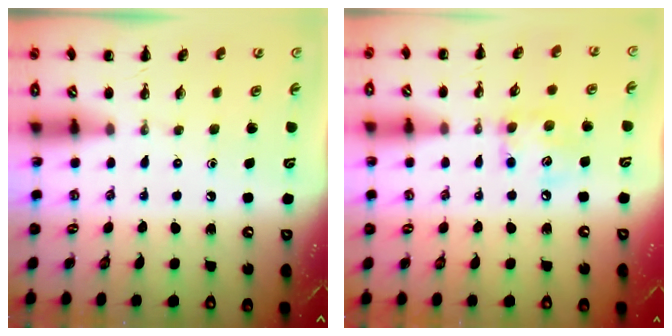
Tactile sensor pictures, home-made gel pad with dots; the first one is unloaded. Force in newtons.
{"total": 9.2, "press": 9.2, "slide": 1.1}